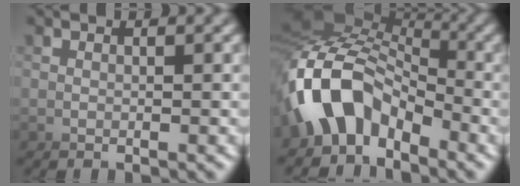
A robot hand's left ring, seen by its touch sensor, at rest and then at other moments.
{"total": 7.9, "force": [-2.3, 5.8, 4.8], "torque": [-0.120, -0.002, -0.050]}